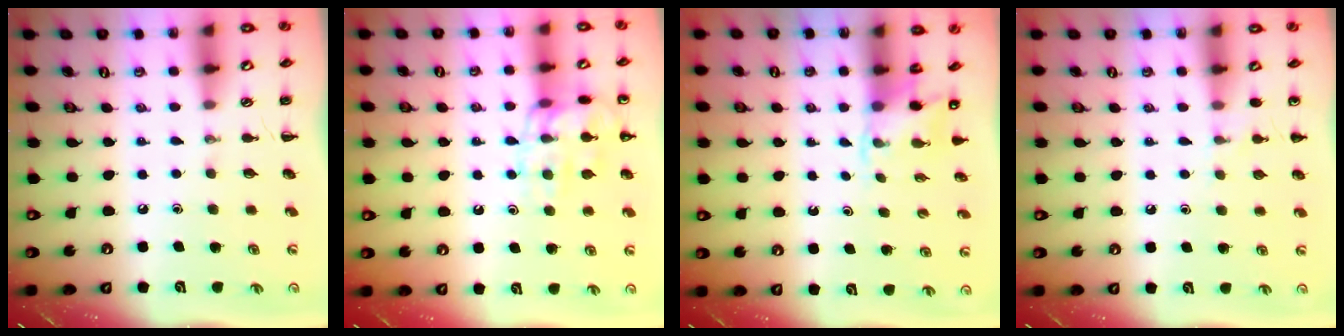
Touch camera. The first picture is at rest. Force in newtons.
{"total": 13.1, "press": 13.0, "slide": 1.1}
{"total": 2.5, "press": 2.3, "slide": 1.0}
{"total": 4.6, "press": 4.3, "slide": 1.5}